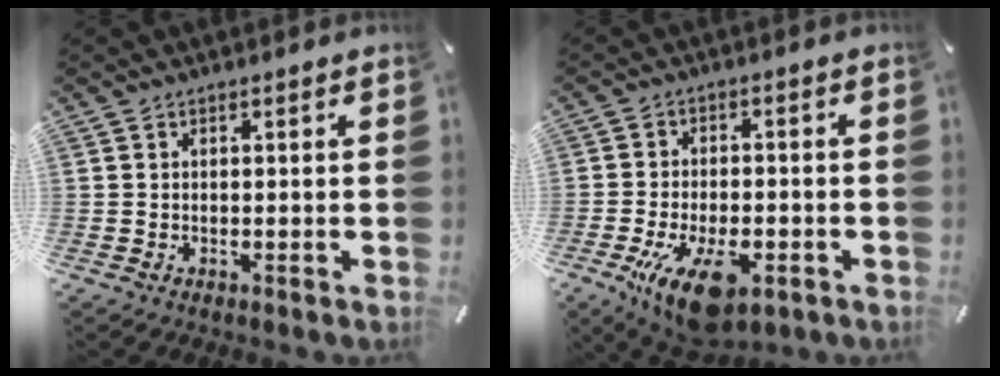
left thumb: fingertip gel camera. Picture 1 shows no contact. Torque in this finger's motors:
{"motor_torque": [-0.67, 1.41, 1.37, 0.81, 0.19]}